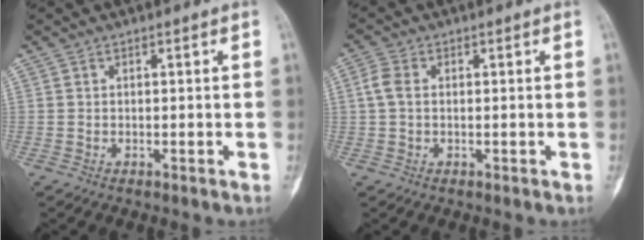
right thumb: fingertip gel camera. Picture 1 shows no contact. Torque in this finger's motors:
{"motor_torque": [-0.17, -0.32, 0.40, -0.11, -0.02]}